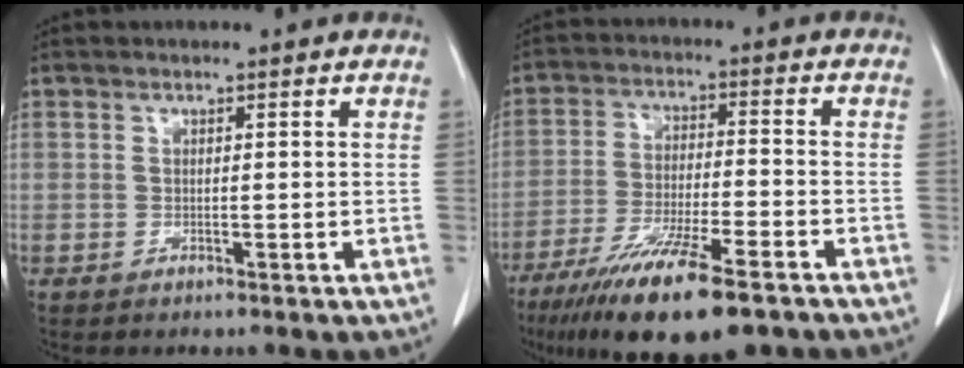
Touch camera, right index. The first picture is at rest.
{"total": 16.0, "force": [-10.9, 2.6, 11.4], "torque": [-0.195, -0.039, -0.182]}